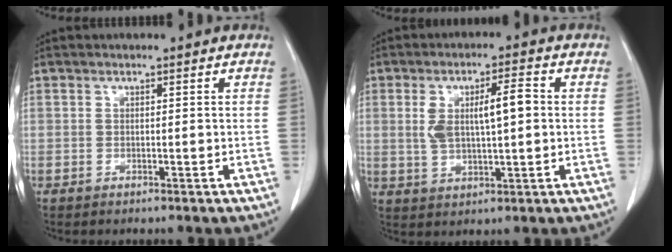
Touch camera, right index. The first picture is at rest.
{"total": 7.7, "force": [0.9, 2.1, 7.3], "torque": [-0.137, 0.018, 0.023]}